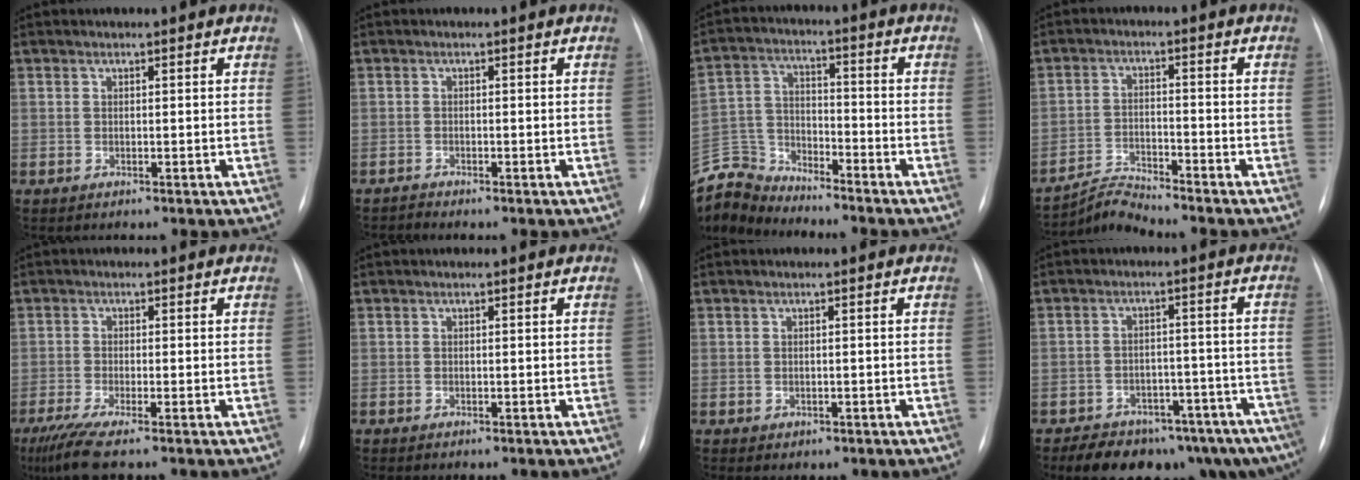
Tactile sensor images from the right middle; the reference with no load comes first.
{"total": 0.8, "force": [-0.7, -0.2, -0.2], "torque": [0.003, -0.006, -0.014]}
{"total": 9.4, "force": [-9.3, 0.9, -0.4], "torque": [0.000, 0.015, -0.186]}
{"total": 4.8, "force": [-4.5, -1.4, -0.7], "torque": [-0.001, -0.015, -0.083]}
{"total": 5.3, "force": [-3.7, 0.1, 3.8], "torque": [-0.076, -0.018, -0.070]}
{"total": 0.0}
{"total": 0.8, "force": [-0.3, 0.7, 0.3], "torque": [-0.003, 0.001, 0.001]}
{"total": 18.2, "force": [-14.1, 7.7, 8.6], "torque": [-0.083, 0.019, -0.173]}